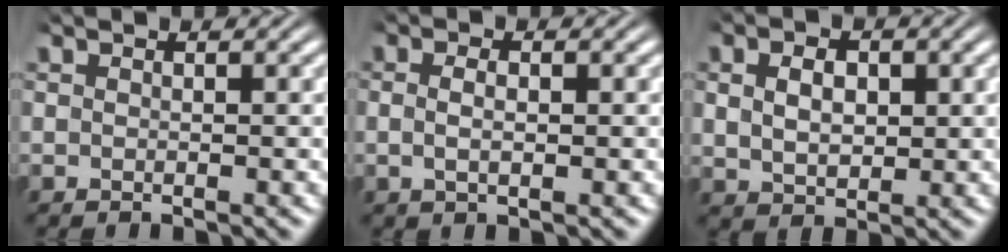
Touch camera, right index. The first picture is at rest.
{"total": 1.7, "force": [-0.1, 0.5, 1.6], "torque": [-0.032, -0.006, 0.002]}
{"total": 3.4, "force": [0.7, 2.3, 2.4], "torque": [-0.036, -0.007, 0.023]}